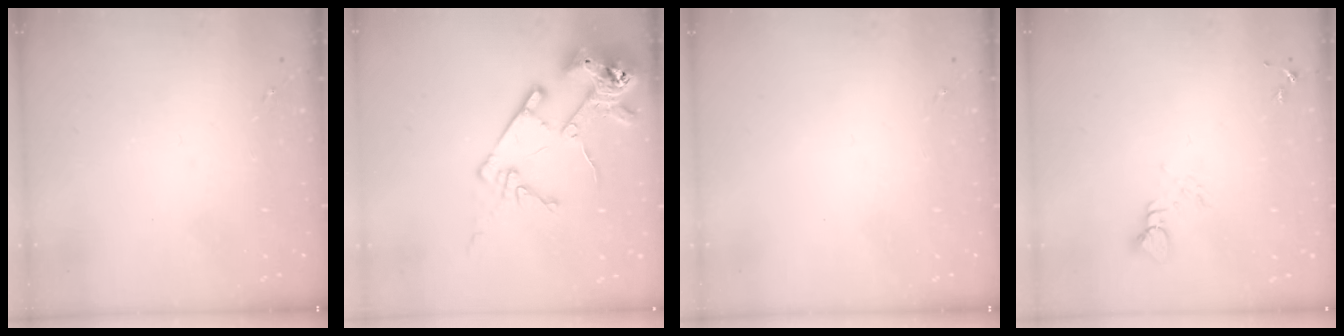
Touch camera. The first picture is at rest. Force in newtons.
{"total": 16.9, "press": 16.8, "slide": 1.8}
{"total": 0.0}
{"total": 3.8, "press": 3.8, "slide": 0.2}